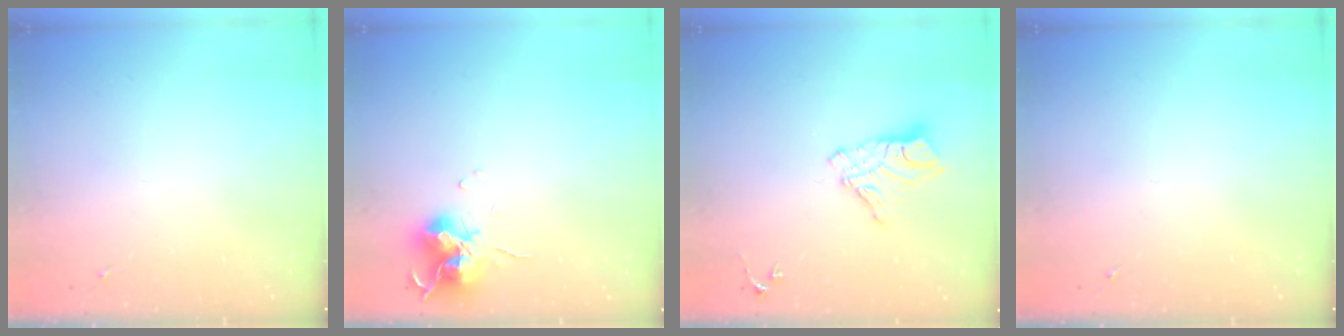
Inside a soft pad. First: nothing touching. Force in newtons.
{"total": 12.6, "press": 12.5, "slide": 1.4}
{"total": 11.3, "press": 11.2, "slide": 0.9}
{"total": 0.0}